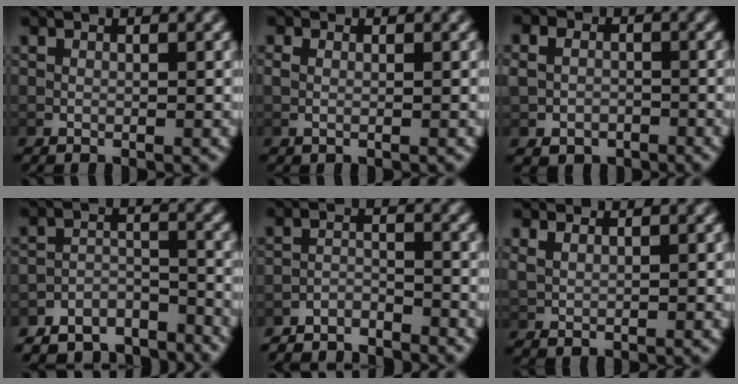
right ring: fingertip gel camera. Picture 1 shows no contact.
{"total": 0.8, "force": [0.2, 0.3, 0.7], "torque": [-0.016, -0.002, 0.006]}
{"total": 3.4, "force": [-1.6, 2.8, 0.9], "torque": [-0.011, -0.010, -0.027]}
{"total": 8.6, "force": [-7.7, 3.2, 2.2], "torque": [-0.020, -0.018, -0.124]}
{"total": 5.1, "force": [-4.9, 1.2, 0.6], "torque": [-0.005, -0.013, -0.083]}
{"total": 1.2, "force": [1.0, 0.4, 0.7], "torque": [-0.015, -0.002, 0.027]}